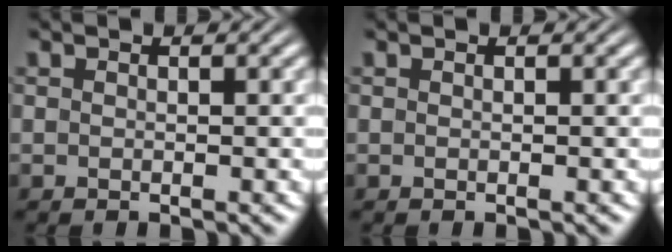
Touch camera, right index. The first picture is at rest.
{"total": 0.0}